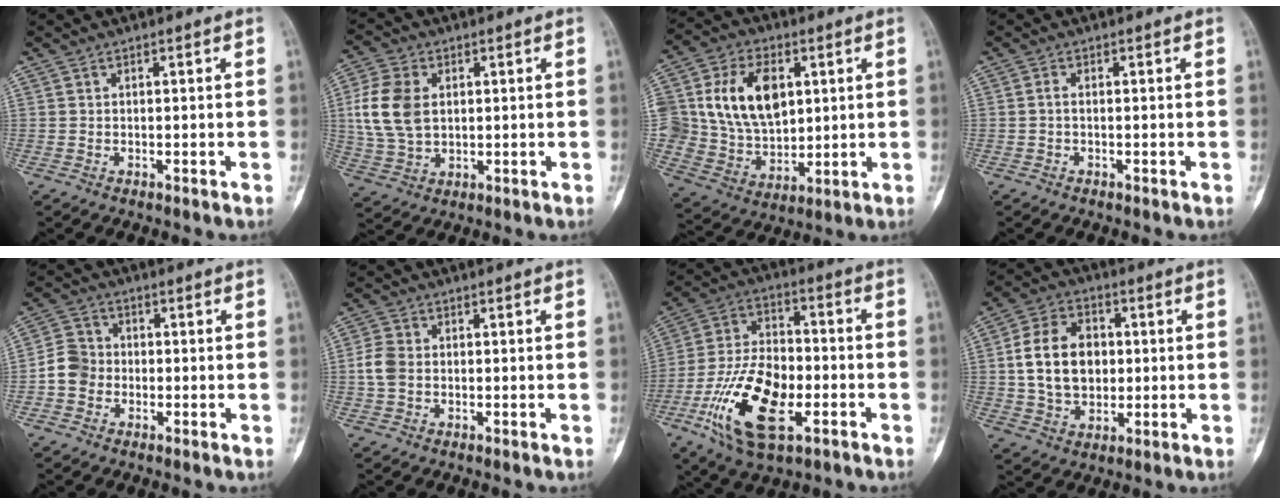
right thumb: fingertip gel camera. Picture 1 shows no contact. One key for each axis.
{"total": 11.3, "fx": 1.7, "fy": 7.7, "fz": 8.0, "tx": -0.162, "ty": 0.001, "tz": 0.034}
{"total": 17.2, "fx": 4.1, "fy": 12.0, "fz": 11.6, "tx": -0.176, "ty": -0.005, "tz": 0.085}
{"total": 1.0, "fx": -0.2, "fy": 0.6, "fz": 0.8, "tx": -0.012, "ty": 0.002, "tz": -0.007}
{"total": 5.8, "fx": -1.3, "fy": 5.1, "fz": 2.4, "tx": -0.028, "ty": 0.017, "tz": -0.039}
{"total": 4.4, "fx": -0.3, "fy": 3.4, "fz": 2.8, "tx": -0.065, "ty": 0.008, "tz": -0.012}
{"total": 18.9, "fx": -6.8, "fy": 9.5, "fz": 14.8, "tx": -0.277, "ty": 0.025, "tz": -0.121}
{"total": 13.5, "fx": 0.9, "fy": 9.9, "fz": 9.1, "tx": -0.139, "ty": 0.011, "tz": 0.016}